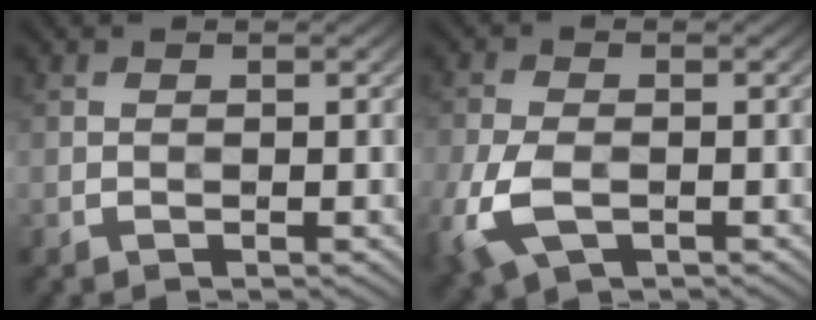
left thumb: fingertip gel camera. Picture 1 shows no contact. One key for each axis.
{"total": 7.7, "fx": -2.9, "fy": 4.5, "fz": 5.6, "tx": -0.149, "ty": -0.018, "tz": -0.061}